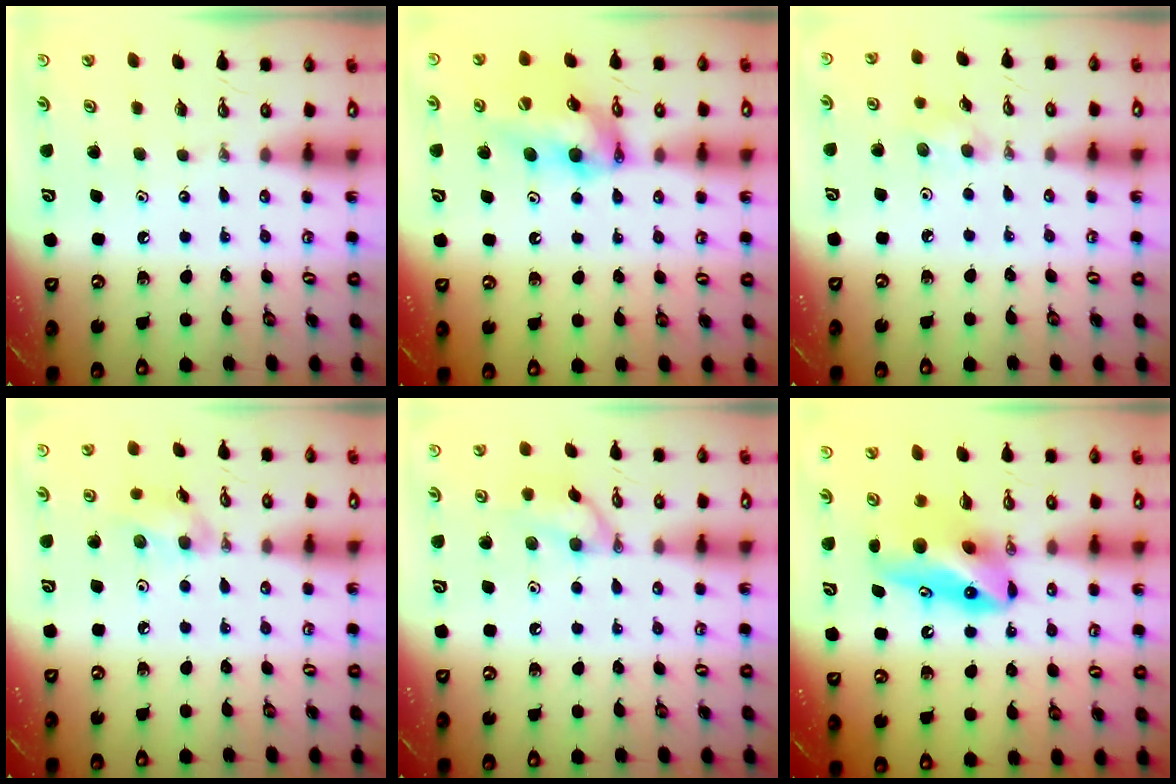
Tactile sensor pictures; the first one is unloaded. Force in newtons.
{"total": 13.9, "press": 13.5, "slide": 3.6}
{"total": 6.6, "press": 5.5, "slide": 3.7}
{"total": 7.9, "press": 7.6, "slide": 2.2}
{"total": 10.1, "press": 10.1, "slide": 0.1}
{"total": 11.5, "press": 8.8, "slide": 7.5}